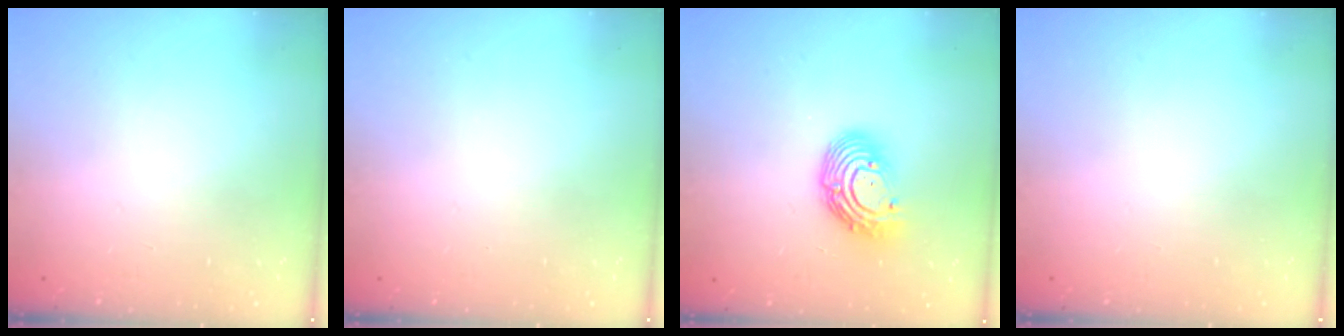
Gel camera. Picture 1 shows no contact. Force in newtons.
{"total": 0.0}
{"total": 11.9, "press": 11.8, "slide": 1.3}
{"total": 0.0}